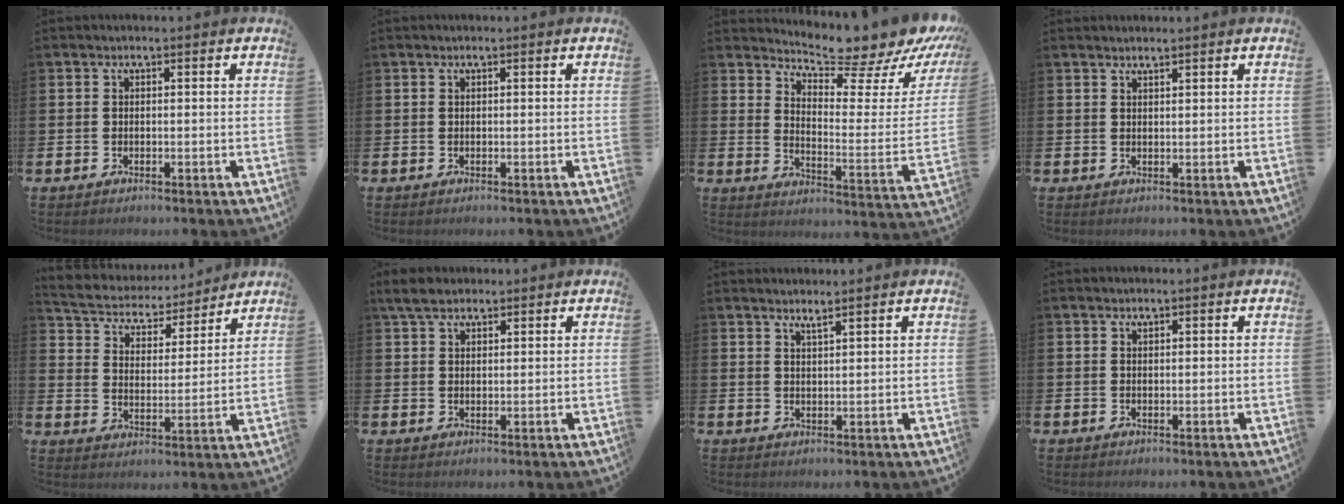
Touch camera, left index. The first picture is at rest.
{"total": 0.0}
{"total": 7.8, "force": [7.6, 1.2, 1.6], "torque": [-0.037, -0.081, 0.122]}
{"total": 1.2, "force": [1.2, 0.0, 0.1], "torque": [0.007, -0.005, 0.021]}
{"total": 5.2, "force": [4.9, 1.7, 0.4], "torque": [-0.043, -0.041, 0.080]}
{"total": 4.2, "force": [3.4, 1.7, 1.7], "torque": [-0.032, -0.005, 0.062]}
{"total": 2.2, "force": [2.1, -0.3, 0.2], "torque": [-0.004, -0.012, 0.038]}
{"total": 0.6, "force": [0.6, 0.2, 0.1], "torque": [0.008, -0.003, 0.008]}